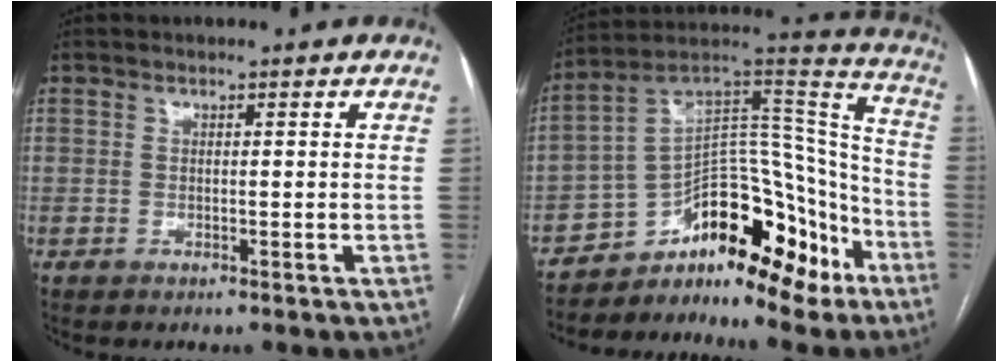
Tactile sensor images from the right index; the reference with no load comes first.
{"total": 16.6, "force": [-12.0, 7.1, 9.1], "torque": [-0.113, 0.085, -0.187]}